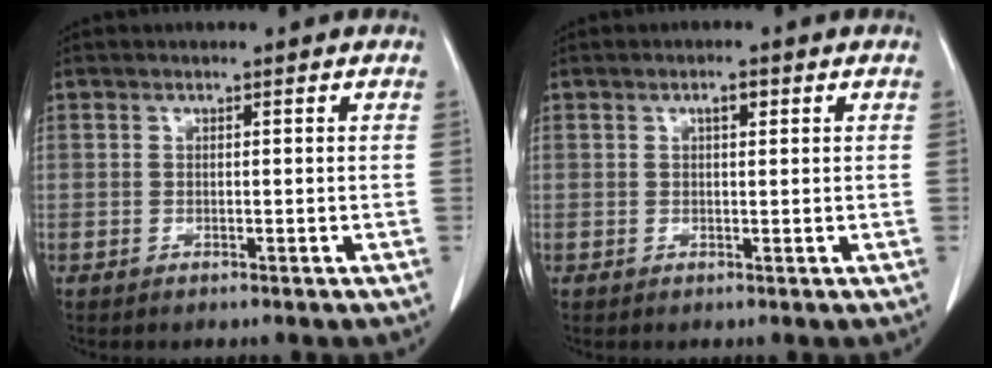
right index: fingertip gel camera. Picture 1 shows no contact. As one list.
[{"total": 1.5, "force": [0.7, 0.5, 1.3], "torque": [-0.022, 0.002, 0.009]}]